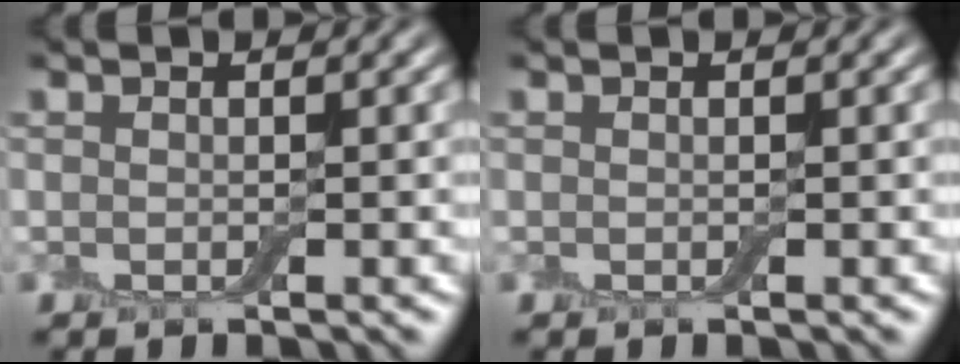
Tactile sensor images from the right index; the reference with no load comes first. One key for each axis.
{"total": 0.0}